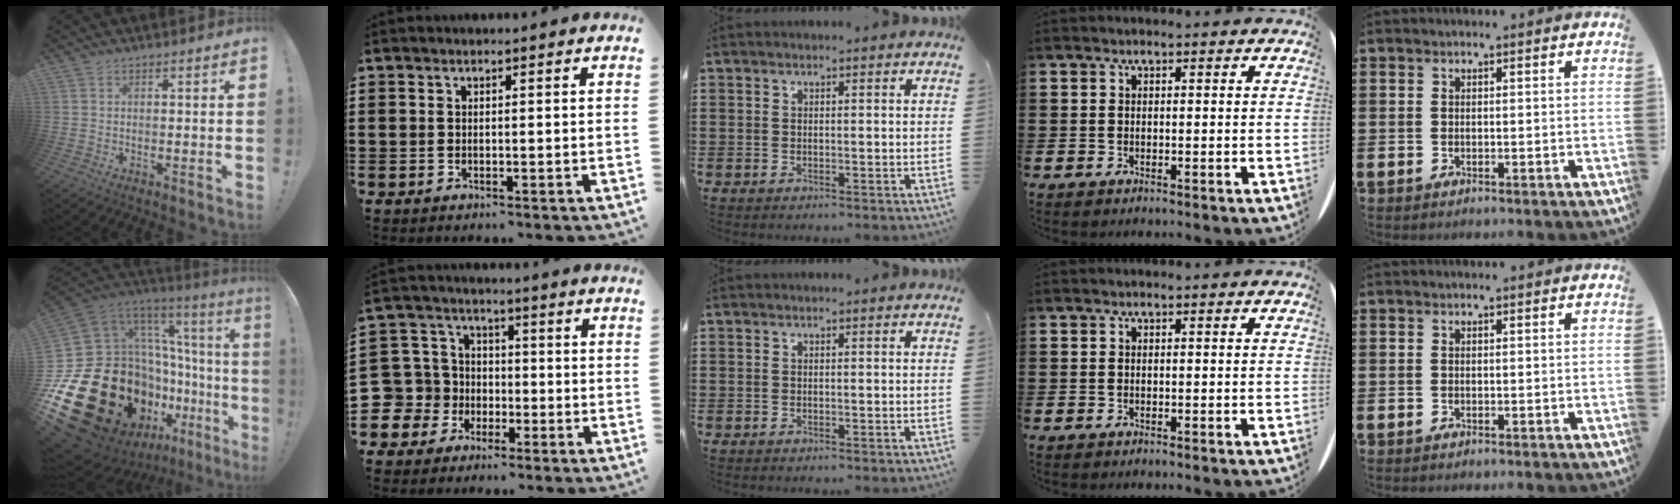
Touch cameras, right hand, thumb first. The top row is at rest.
{"thumb": {"total": 31.0, "force": [-9.1, 18.8, 22.9], "torque": [-0.365, -0.025, -0.057]}, "index": {"total": 7.3, "force": [-1.6, 7.1, 0.5], "torque": [-0.076, -0.005, -0.035]}}